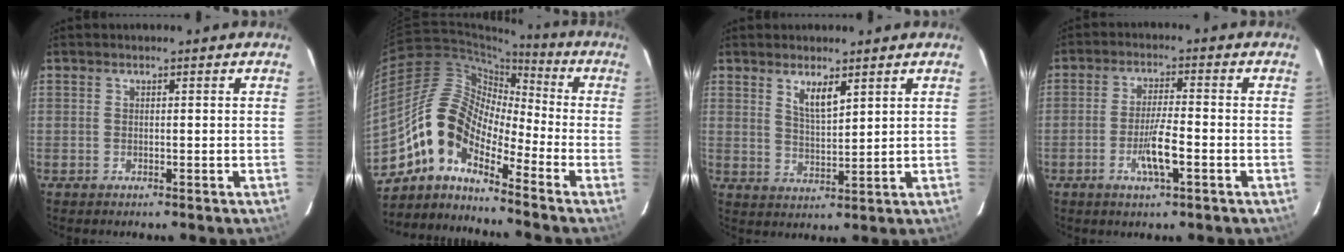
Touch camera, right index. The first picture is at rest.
{"total": 11.2, "force": [-7.3, 4.8, 7.0], "torque": [-0.116, 0.021, -0.158]}
{"total": 4.8, "force": [2.9, 1.4, 3.5], "torque": [-0.065, -0.006, 0.055]}
{"total": 6.4, "force": [-2.6, 1.0, 5.8], "torque": [-0.112, -0.003, -0.048]}